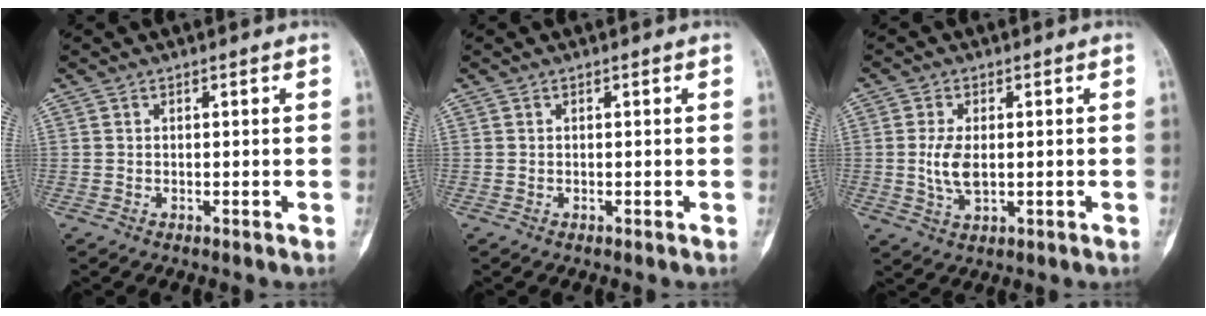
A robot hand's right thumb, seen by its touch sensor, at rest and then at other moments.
{"total": 0.0}
{"total": 5.6, "force": [0.1, 2.9, 4.7], "torque": [-0.102, -0.006, 0.004]}